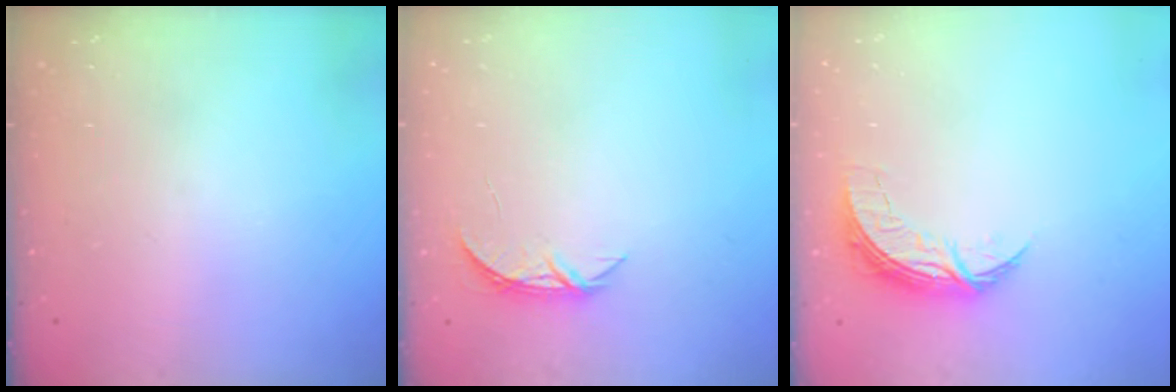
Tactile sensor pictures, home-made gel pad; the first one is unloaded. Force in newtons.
{"total": 4.2, "press": 4.2, "slide": 0.5}
{"total": 7.2, "press": 7.2, "slide": 0.2}